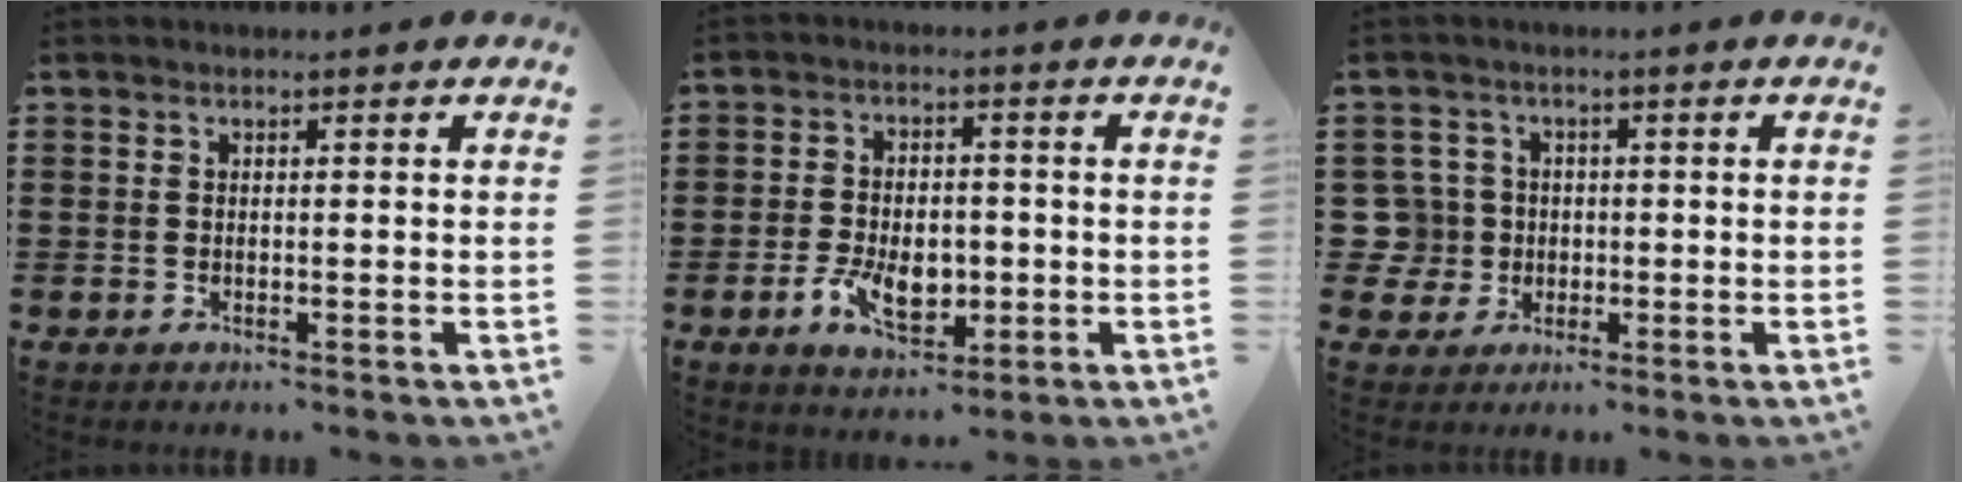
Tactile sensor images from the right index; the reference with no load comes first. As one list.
[{"total": 6.8, "force": [-1.8, 4.3, 5.0], "torque": [-0.089, 0.004, -0.033]}, {"total": 5.1, "force": [-0.3, 5.0, 1.1], "torque": [-0.057, 0.010, -0.009]}]